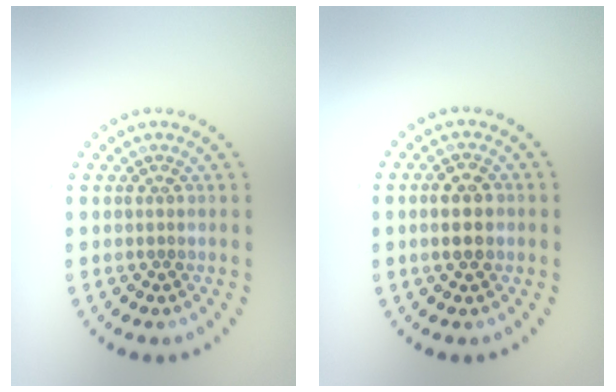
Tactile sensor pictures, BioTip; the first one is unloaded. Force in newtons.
{"total": 2.7, "press": 2.7, "slide": 0.2}